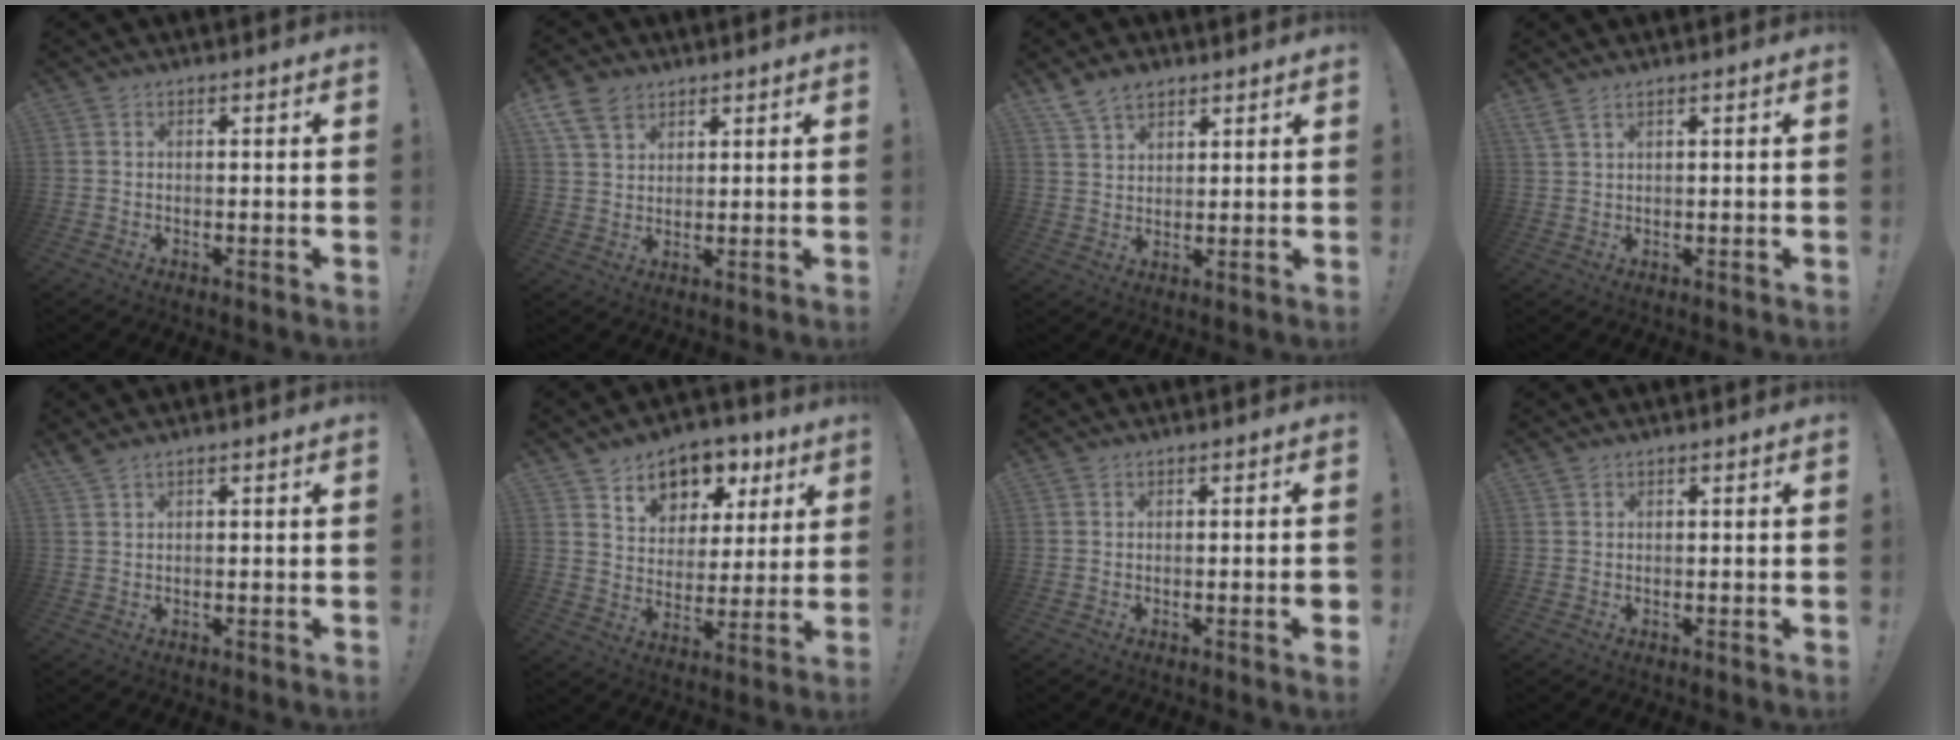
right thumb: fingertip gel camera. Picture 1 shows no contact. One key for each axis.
{"total": 7.9, "fx": 5.0, "fy": 5.2, "fz": 3.3, "tx": -0.066, "ty": -0.016, "tz": 0.102}
{"total": 6.5, "fx": 5.2, "fy": 3.3, "fz": 2.2, "tx": -0.043, "ty": -0.025, "tz": 0.100}
{"total": 2.7, "fx": 2.0, "fy": 0.5, "fz": 1.8, "tx": -0.040, "ty": -0.006, "tz": 0.039}
{"total": 1.7, "fx": 1.4, "fy": 0.1, "fz": 0.8, "tx": -0.018, "ty": -0.006, "tz": 0.026}
{"total": 10.2, "fx": 6.3, "fy": 7.2, "fz": 3.5, "tx": -0.047, "ty": -0.043, "tz": 0.117}
{"total": 2.3, "fx": -0.6, "fy": 0.0, "fz": 2.3, "tx": -0.030, "ty": -0.005, "tz": -0.011}
{"total": 0.0}